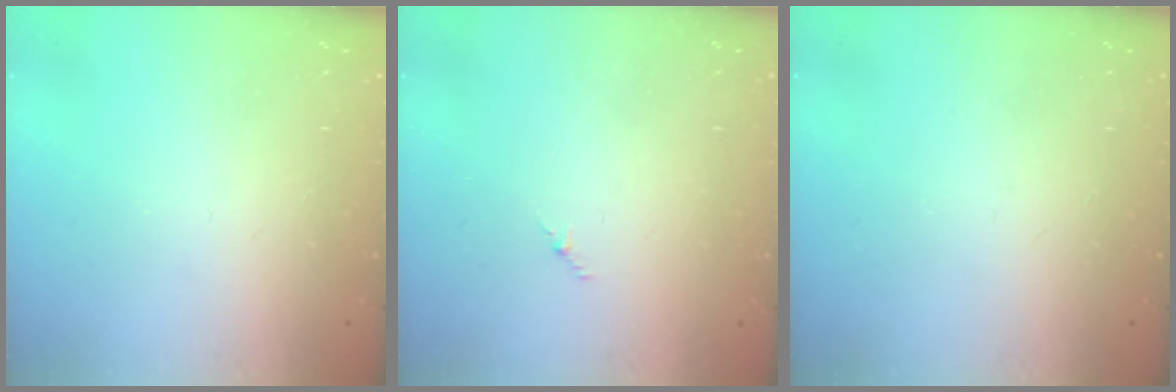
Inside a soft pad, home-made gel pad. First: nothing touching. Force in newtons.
{"total": 1.2, "press": 1.1, "slide": 0.6}
{"total": 0.0}